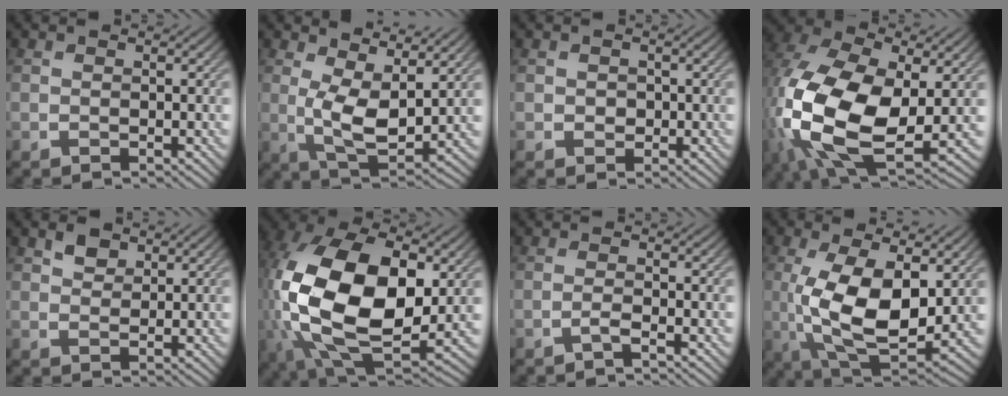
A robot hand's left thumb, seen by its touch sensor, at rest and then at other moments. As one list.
[{"total": 7.3, "force": [2.4, 3.2, 6.1], "torque": [-0.125, -0.007, 0.041]}, {"total": 1.2, "force": [0.1, 1.1, 0.2], "torque": [-0.007, -0.005, -0.004]}, {"total": 18.7, "force": [-2.2, 11.4, 14.7], "torque": [-0.342, -0.032, -0.024]}, {"total": 2.0, "force": [1.6, 1.1, 0.7], "torque": [-0.016, 0.002, 0.028]}, {"total": 20.2, "force": [2.0, 13.1, 15.3], "torque": [-0.360, -0.041, 0.069]}, {"total": 1.5, "force": [-1.0, 0.0, 1.1], "torque": [-0.018, 0.010, -0.033]}, {"total": 13.3, "force": [0.8, 6.6, 11.6], "torque": [-0.244, -0.011, 0.021]}]